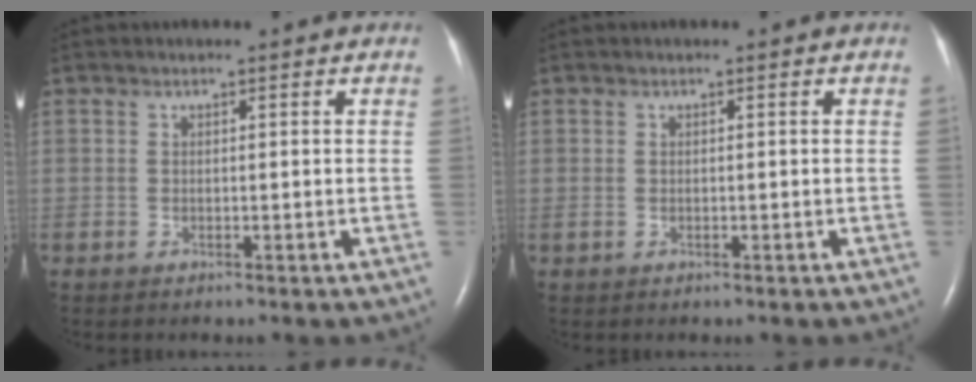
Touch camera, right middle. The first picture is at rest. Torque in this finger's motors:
{"motor_torque": [0.11, -0.05, 0.04, -0.04]}